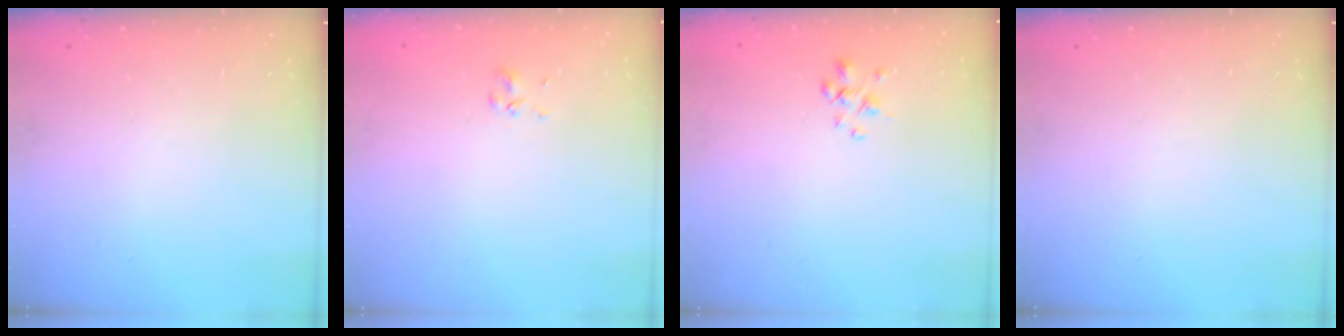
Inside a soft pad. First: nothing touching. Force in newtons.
{"total": 2.5, "press": 2.3, "slide": 0.9}
{"total": 1.9, "press": 1.7, "slide": 0.8}
{"total": 0.0}